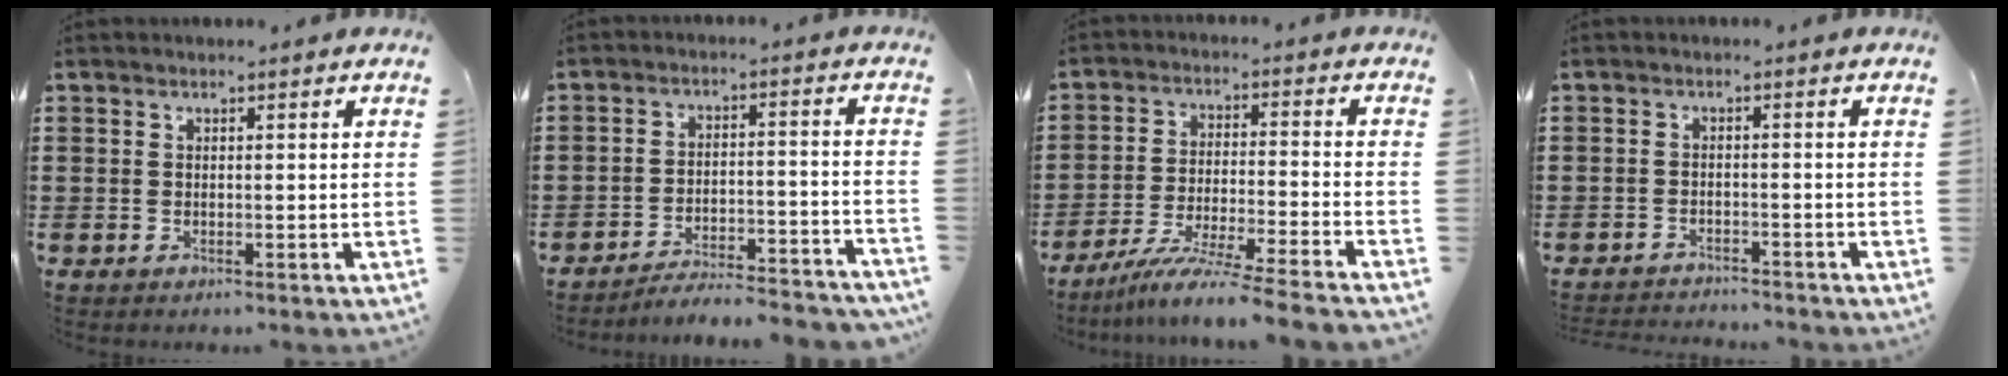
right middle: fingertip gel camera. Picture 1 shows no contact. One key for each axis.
{"total": 4.6, "fx": -4.5, "fy": 0.0, "fz": 1.1, "tx": -0.022, "ty": -0.003, "tz": -0.092}
{"total": 8.5, "fx": -7.3, "fy": -0.7, "fz": 4.2, "tx": -0.079, "ty": -0.012, "tz": -0.144}
{"total": 2.1, "fx": -2.1, "fy": 0.1, "fz": 0.0, "tx": -0.005, "ty": 0.000, "tz": -0.045}